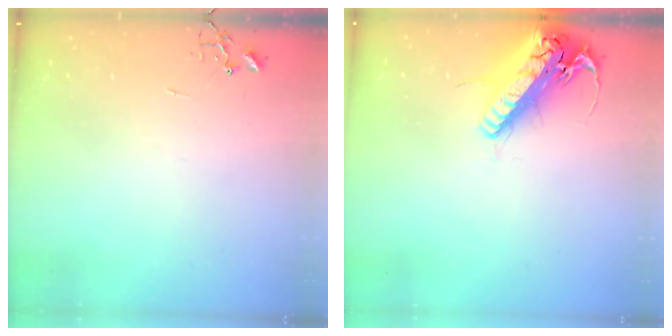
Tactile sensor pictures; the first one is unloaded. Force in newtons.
{"total": 21.0, "press": 20.7, "slide": 3.7}